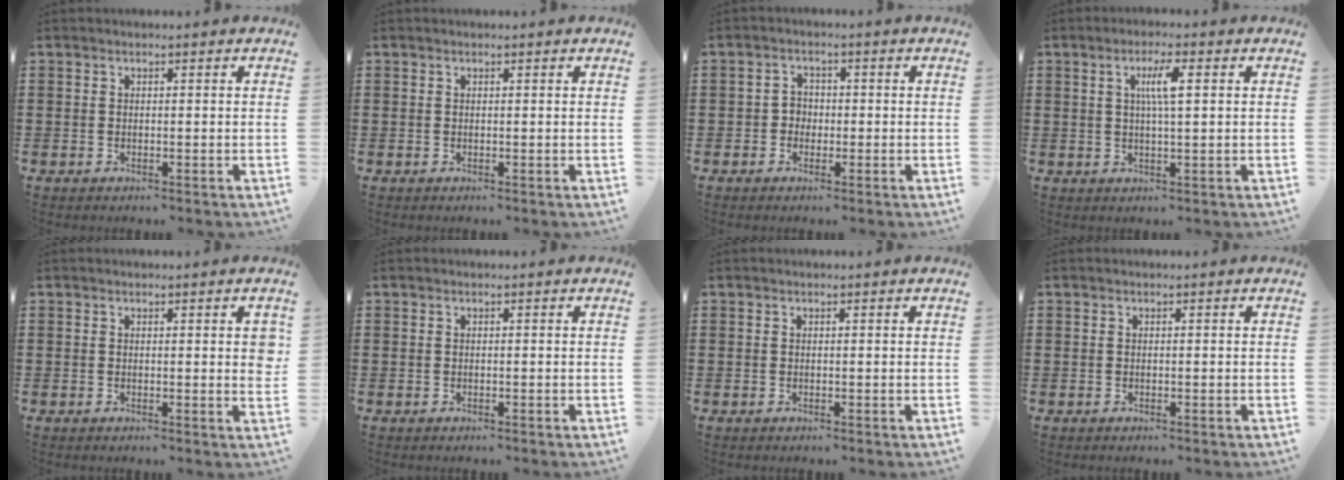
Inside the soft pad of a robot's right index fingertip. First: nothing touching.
{"total": 0.0}
{"total": 2.2, "force": [-0.8, 1.9, 0.8], "torque": [-0.022, 0.006, -0.018]}
{"total": 4.3, "force": [1.1, 0.6, 4.2], "torque": [-0.083, 0.007, 0.013]}
{"total": 1.8, "force": [0.6, 0.4, 1.6], "torque": [-0.025, 0.000, 0.008]}
{"total": 0.0}
{"total": 0.0}
{"total": 0.0}